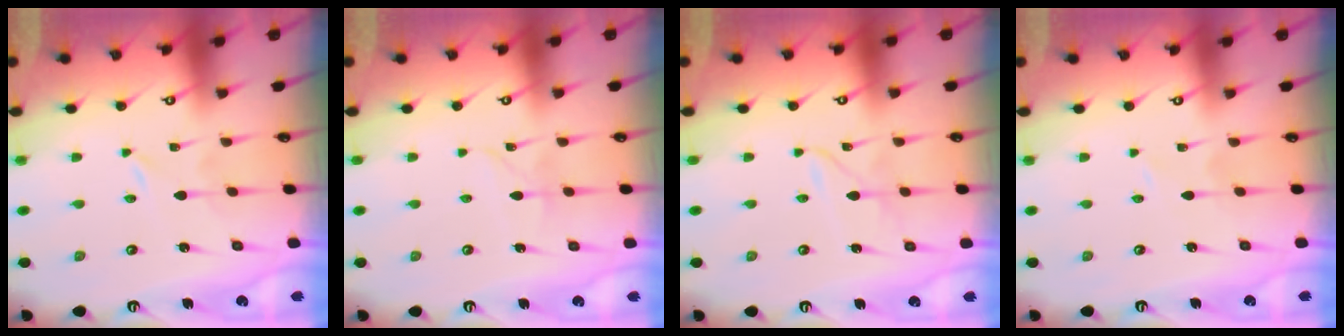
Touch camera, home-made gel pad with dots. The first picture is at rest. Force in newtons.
{"total": 2.9, "press": 2.9, "slide": 0.3}
{"total": 2.4, "press": 2.4, "slide": 0.3}
{"total": 0.0}